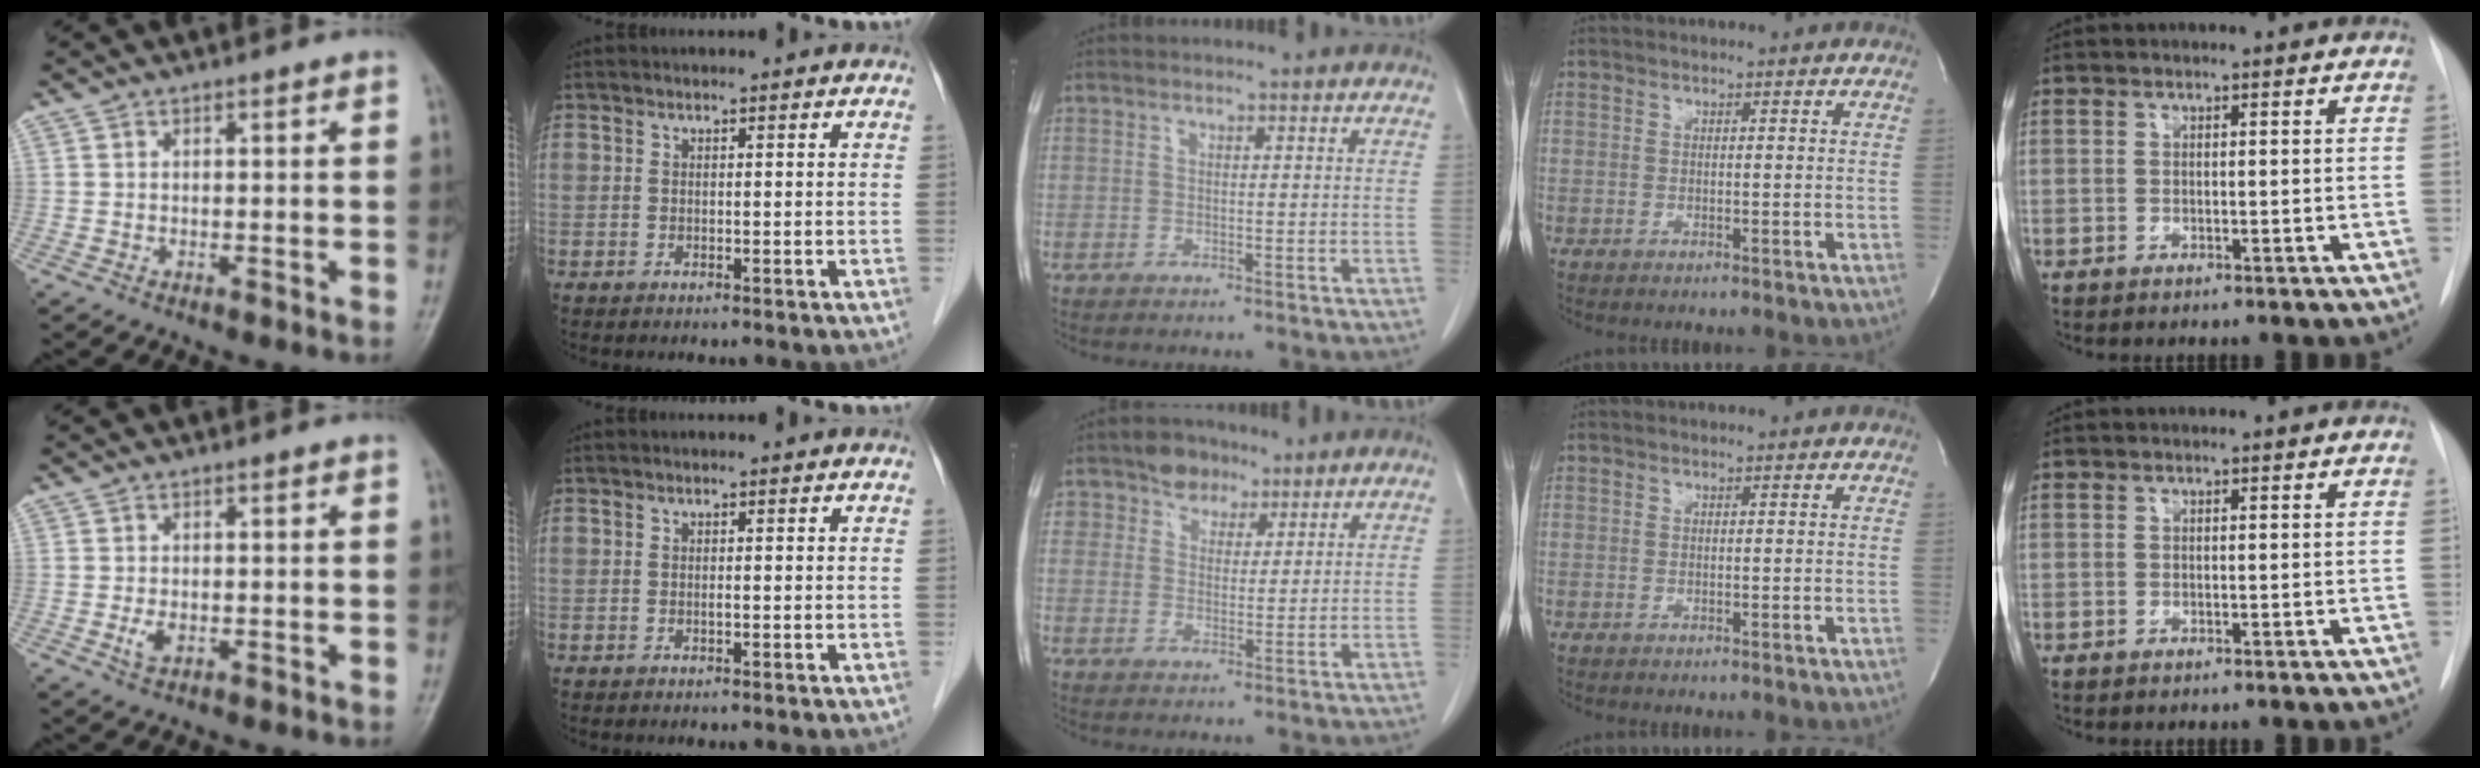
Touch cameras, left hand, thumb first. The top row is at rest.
{"thumb": {"total": 2.3, "force": [-0.5, 1.4, 1.8], "torque": [-0.035, -0.003, -0.008]}, "index": {"total": 0.8, "force": [-0.8, -0.1, 0.2], "torque": [-0.004, -0.006, -0.013]}, "middle": {"total": 4.5, "force": [3.1, 3.1, 1.0], "torque": [-0.016, 0.005, 0.052]}}